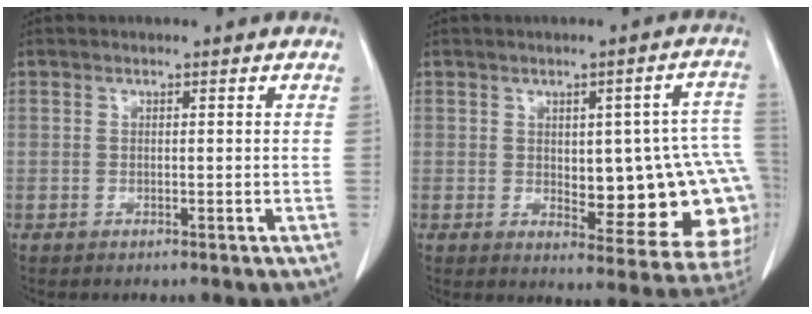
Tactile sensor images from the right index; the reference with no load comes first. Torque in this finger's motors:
{"motor_torque": [0.51, -0.06, 0.31, 0.05]}